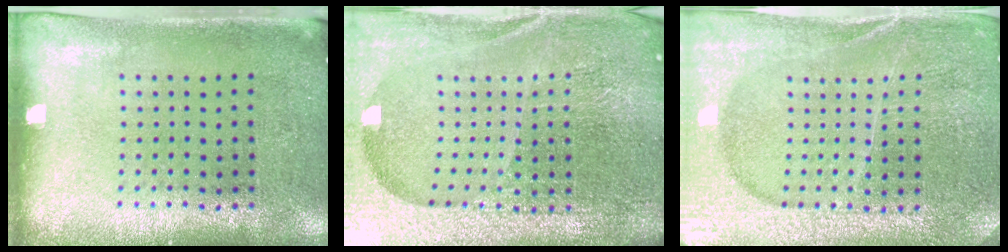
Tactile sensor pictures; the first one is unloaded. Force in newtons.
{"total": 6.9, "press": 5.9, "slide": 3.5}
{"total": 4.2, "press": 4.0, "slide": 1.2}